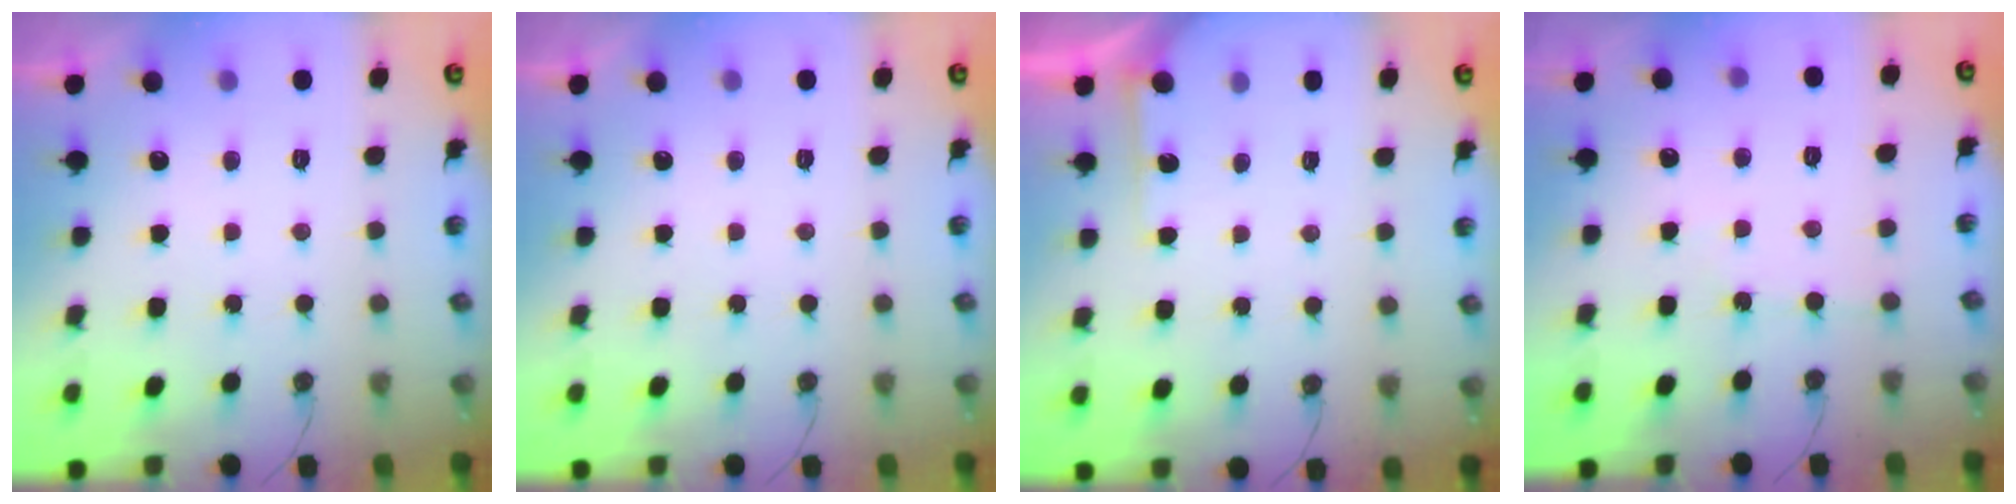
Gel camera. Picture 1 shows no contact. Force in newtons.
{"total": 0.0}
{"total": 3.8, "press": 3.8, "slide": 0.4}
{"total": 2.6, "press": 2.6, "slide": 0.3}